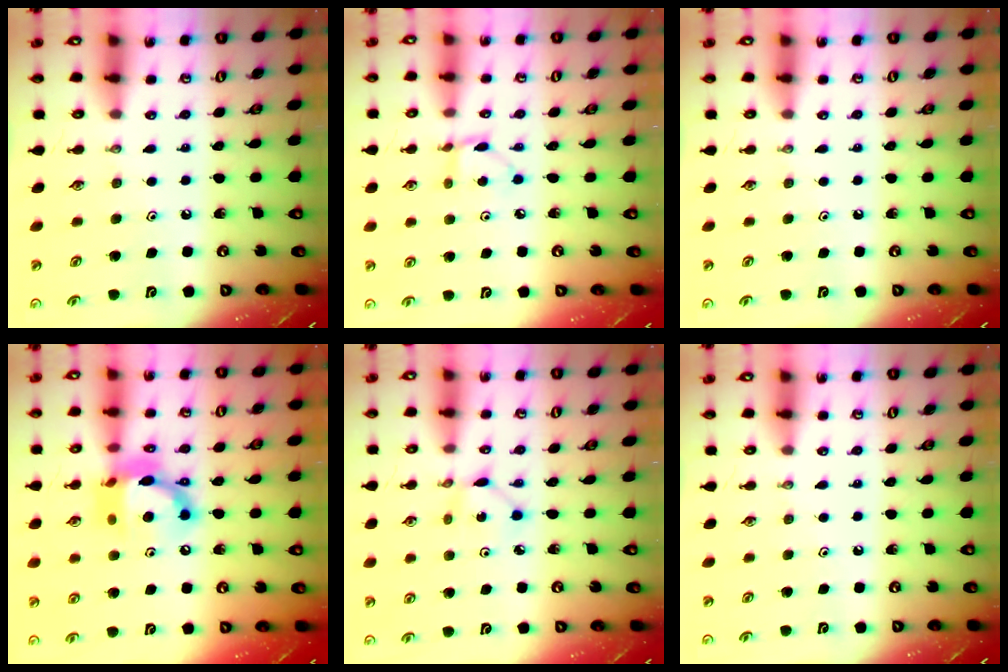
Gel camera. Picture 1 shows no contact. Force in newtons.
{"total": 2.8, "press": 2.8, "slide": 0.1}
{"total": 0.0}
{"total": 15.4, "press": 15.4, "slide": 1.0}
{"total": 2.0, "press": 2.0, "slide": 0.2}
{"total": 0.0}